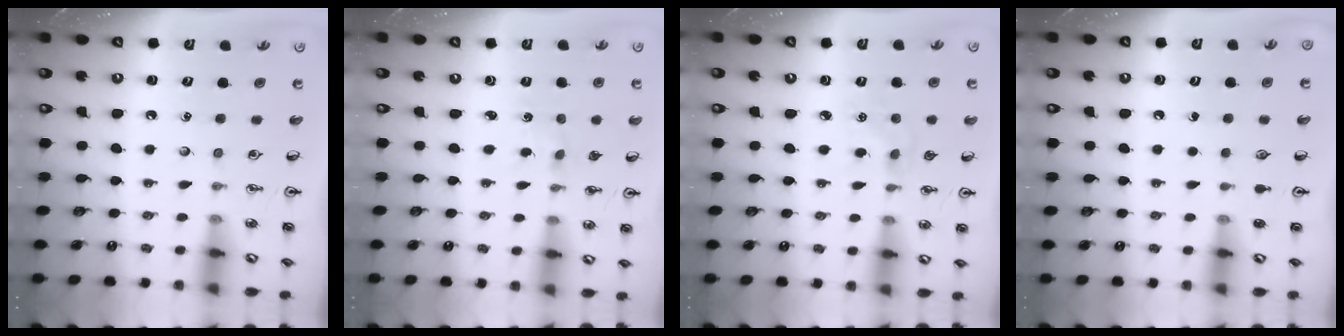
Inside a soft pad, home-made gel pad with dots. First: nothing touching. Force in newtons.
{"total": 0.0}
{"total": 5.7, "press": 5.7, "slide": 0.7}
{"total": 0.0}